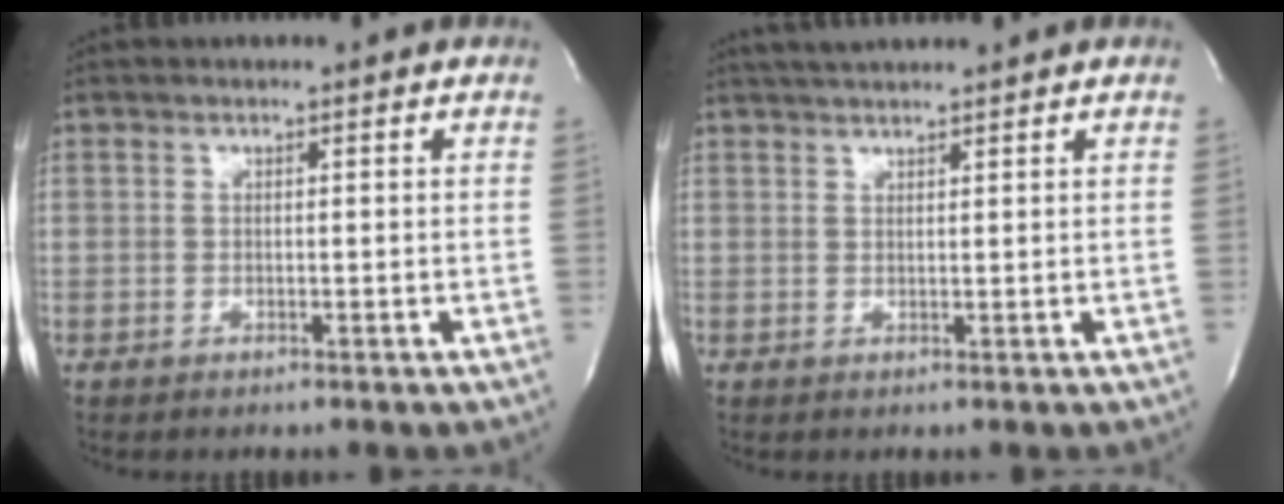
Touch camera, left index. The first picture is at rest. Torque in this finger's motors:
{"motor_torque": [0.04, -0.08, 0.58, 0.13]}